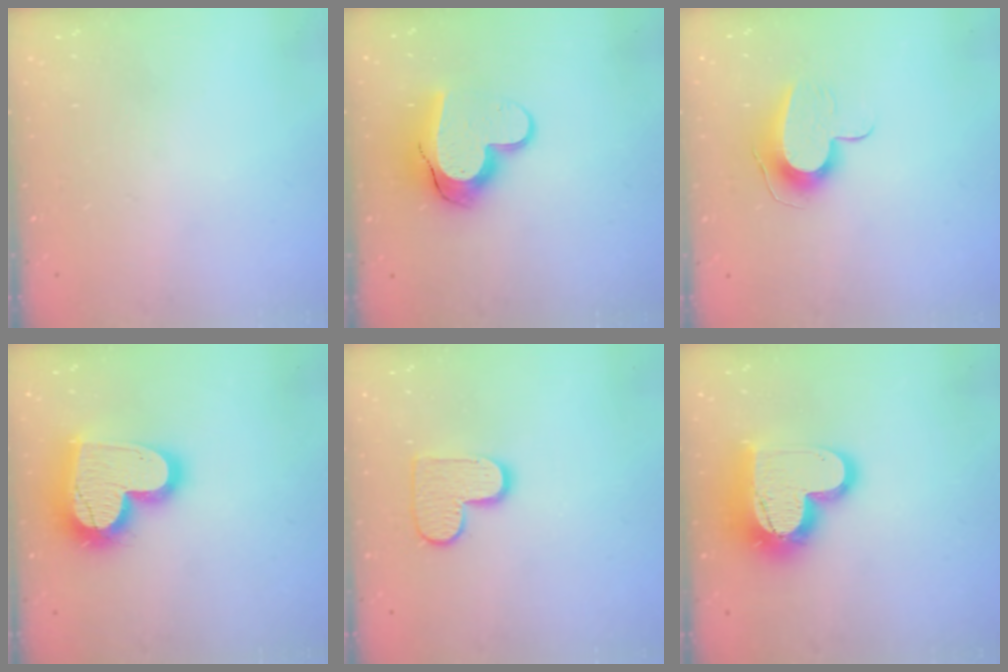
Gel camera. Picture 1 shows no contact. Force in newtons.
{"total": 12.4, "press": 12.3, "slide": 1.1}
{"total": 9.4, "press": 9.4, "slide": 0.6}
{"total": 20.1, "press": 20.1, "slide": 1.7}
{"total": 9.8, "press": 9.8, "slide": 0.6}
{"total": 17.1, "press": 17.0, "slide": 1.4}